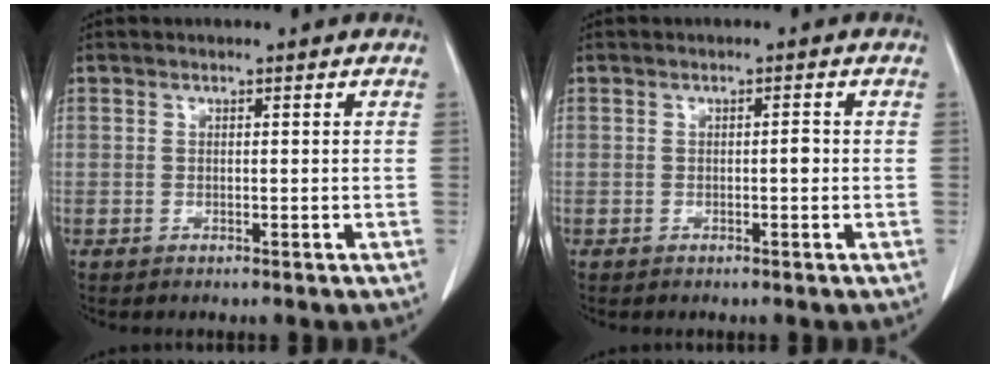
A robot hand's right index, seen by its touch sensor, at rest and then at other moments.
{"total": 1.0, "force": [-0.2, 0.2, 1.0], "torque": [-0.012, 0.002, -0.003]}